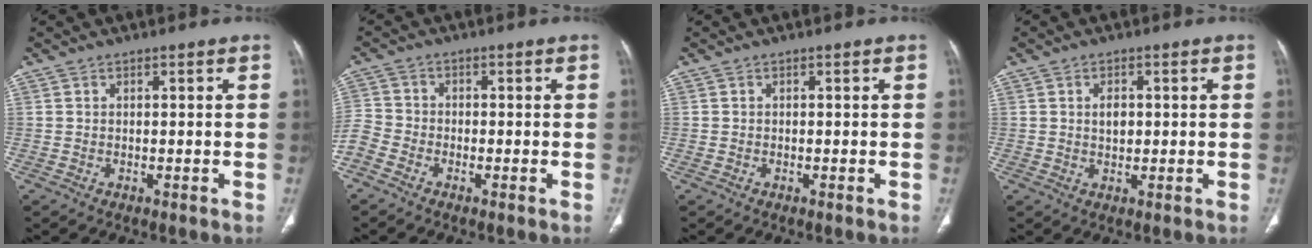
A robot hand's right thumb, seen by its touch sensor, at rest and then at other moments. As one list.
[{"total": 5.2, "force": [-3.3, 3.5, 2.1], "torque": [-0.050, 0.007, -0.078]}, {"total": 0.0}, {"total": 2.7, "force": [0.4, 1.8, 2.0], "torque": [-0.025, 0.000, 0.006]}]